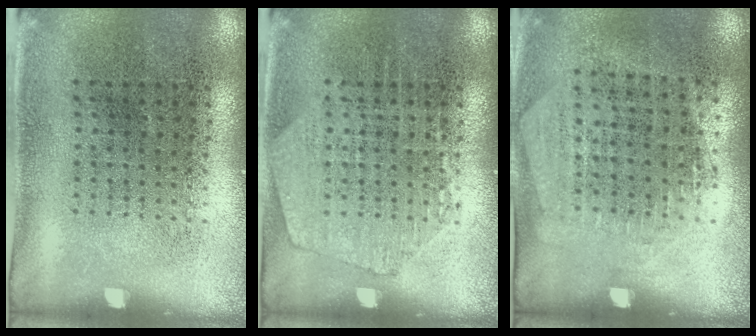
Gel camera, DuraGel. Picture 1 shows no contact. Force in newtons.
{"total": 1.2, "press": 1.2, "slide": 0.2}
{"total": 1.3, "press": 1.2, "slide": 0.6}